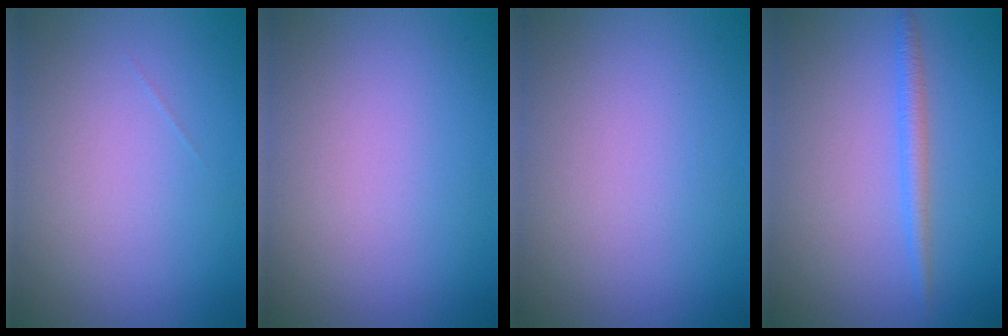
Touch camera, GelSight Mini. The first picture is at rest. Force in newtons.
{"total": 0.0}
{"total": 0.0}
{"total": 1.7, "press": 1.7, "slide": 0.1}